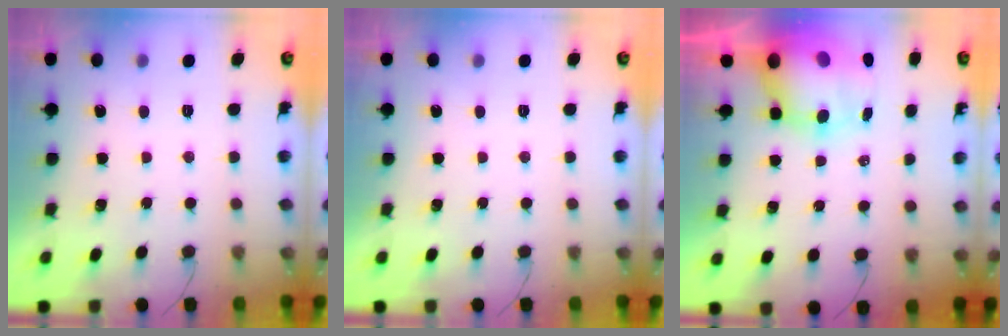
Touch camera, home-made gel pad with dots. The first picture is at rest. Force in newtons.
{"total": 0.0}
{"total": 11.5, "press": 11.0, "slide": 3.2}